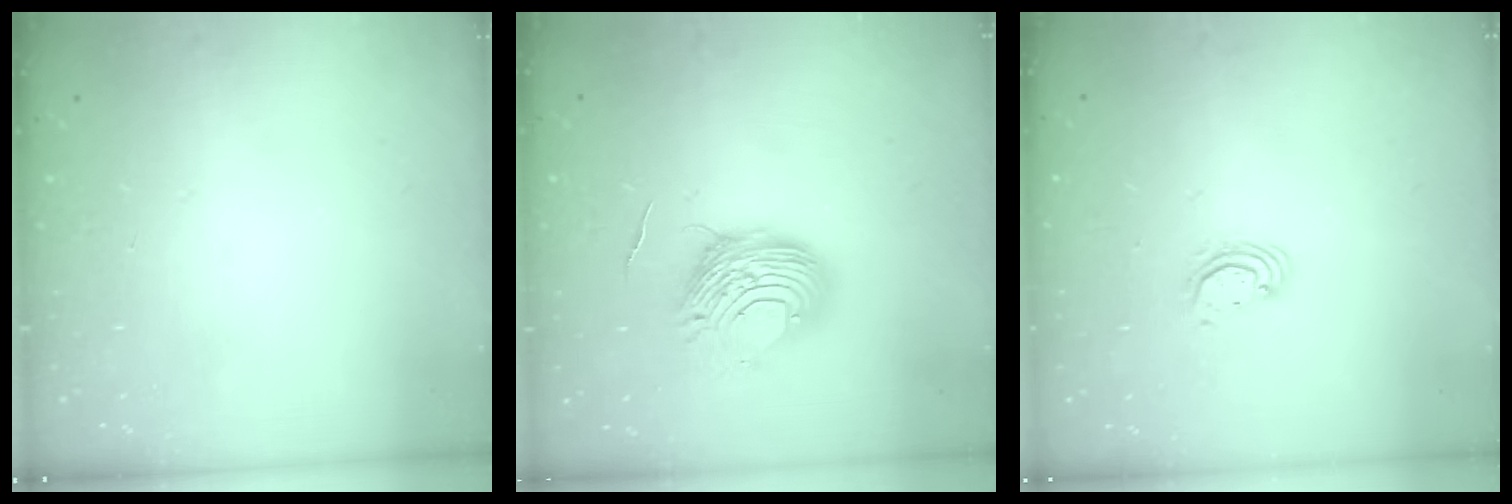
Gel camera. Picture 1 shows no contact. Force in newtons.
{"total": 9.6, "press": 9.6, "slide": 0.8}
{"total": 3.3, "press": 3.3, "slide": 0.2}